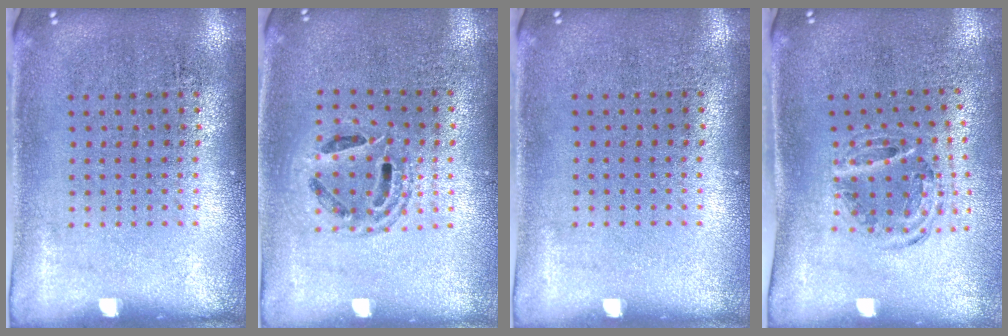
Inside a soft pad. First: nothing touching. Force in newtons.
{"total": 1.3, "press": 1.1, "slide": 0.6}
{"total": 0.0}
{"total": 0.9, "press": 0.9, "slide": 0.2}